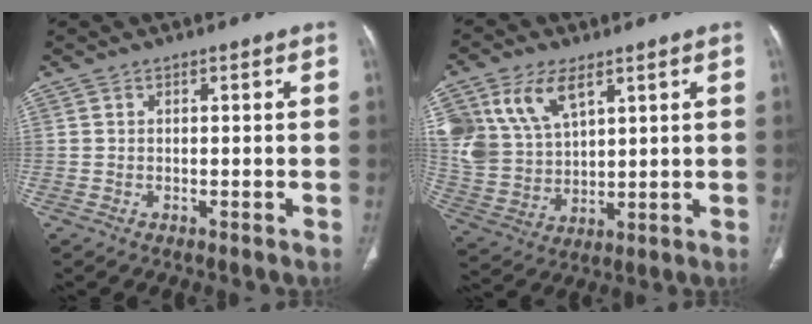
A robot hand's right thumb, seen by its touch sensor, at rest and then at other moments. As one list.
[{"total": 13.7, "force": [6.8, 8.2, 8.6], "torque": [-0.167, -0.016, 0.147]}]